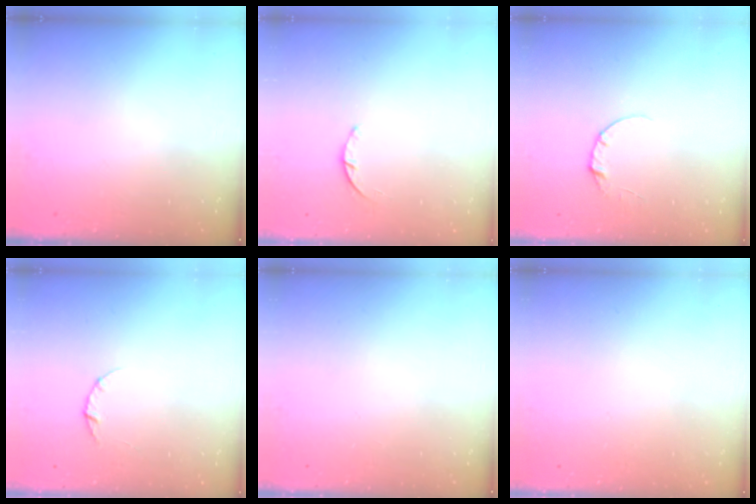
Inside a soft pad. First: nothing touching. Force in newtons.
{"total": 1.4, "press": 1.4, "slide": 0.3}
{"total": 3.3, "press": 3.3, "slide": 0.4}
{"total": 2.8, "press": 2.8, "slide": 0.4}
{"total": 0.0}
{"total": 2.5, "press": 2.5, "slide": 0.2}